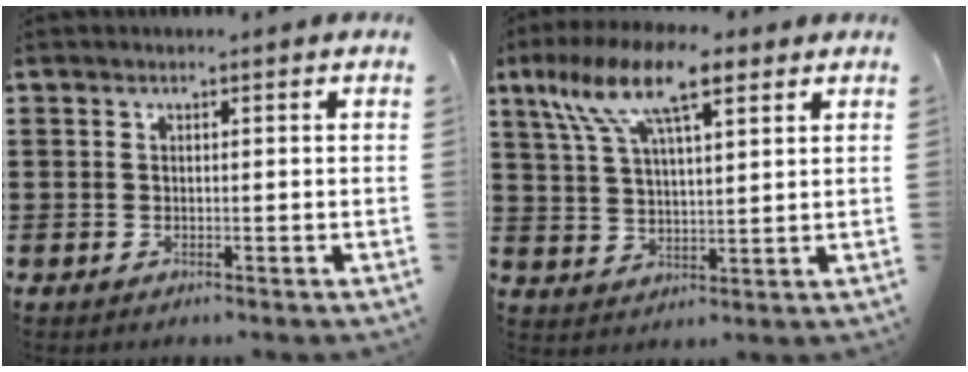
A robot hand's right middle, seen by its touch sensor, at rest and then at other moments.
{"total": 11.9, "force": [7.5, 3.9, 8.4], "torque": [-0.171, -0.002, 0.134]}